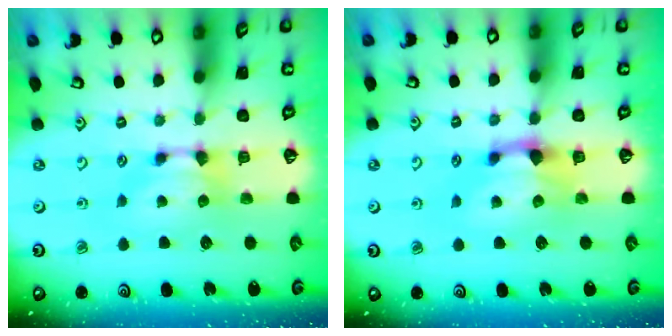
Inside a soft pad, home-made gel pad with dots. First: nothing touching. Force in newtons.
{"total": 1.9, "press": 1.4, "slide": 1.3}